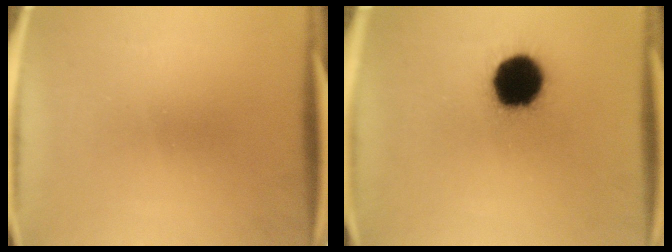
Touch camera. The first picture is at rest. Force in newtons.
{"total": 17.3}